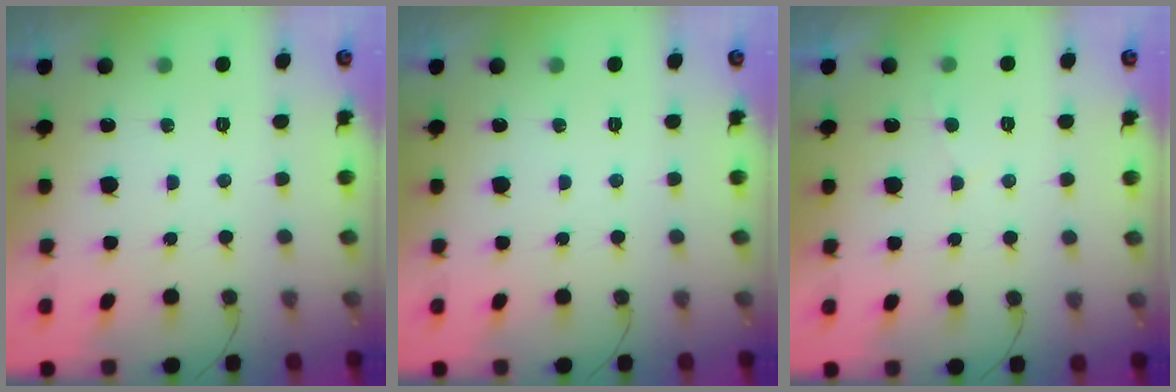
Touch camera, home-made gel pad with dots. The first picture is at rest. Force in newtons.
{"total": 0.0}
{"total": 2.1, "press": 2.1, "slide": 0.2}